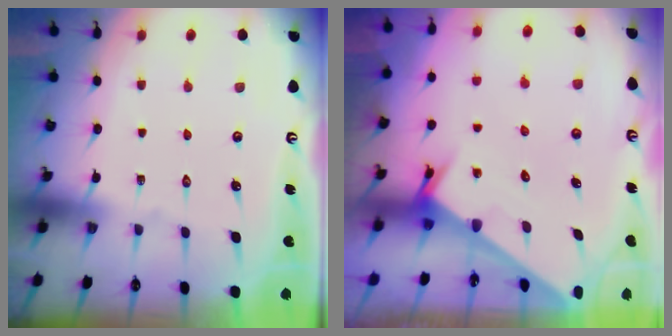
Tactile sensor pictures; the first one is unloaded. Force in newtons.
{"total": 2.4, "press": 2.4, "slide": 0.1}